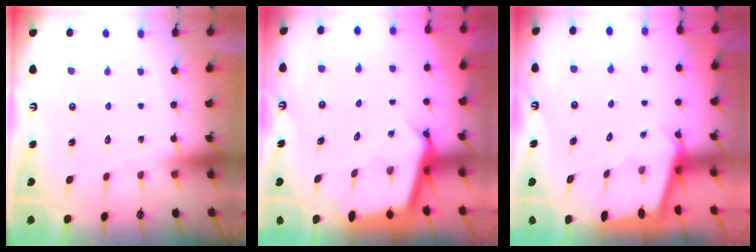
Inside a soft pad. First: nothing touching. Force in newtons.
{"total": 3.2, "press": 3.2, "slide": 0.1}
{"total": 1.7, "press": 1.6, "slide": 0.3}